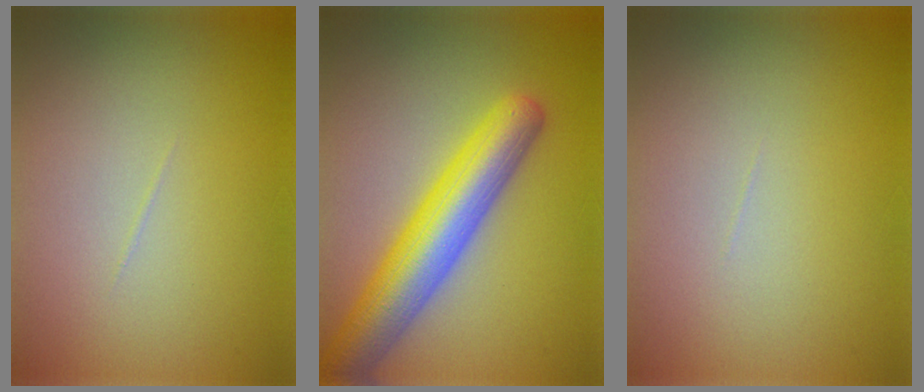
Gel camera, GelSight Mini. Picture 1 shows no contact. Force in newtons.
{"total": 7.5, "press": 7.5, "slide": 0.2}
{"total": 0.0}